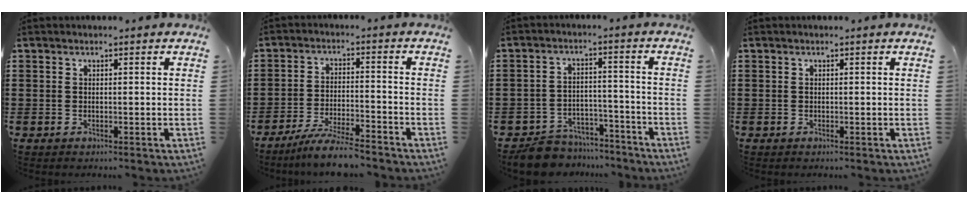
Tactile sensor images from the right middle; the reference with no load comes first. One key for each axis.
{"total": 6.2, "fx": -5.5, "fy": 0.0, "fz": 2.9, "tx": -0.060, "ty": -0.012, "tz": -0.102}
{"total": 6.4, "fx": -6.2, "fy": 1.5, "fz": 0.8, "tx": -0.024, "ty": 0.014, "tz": -0.123}
{"total": 0.0}